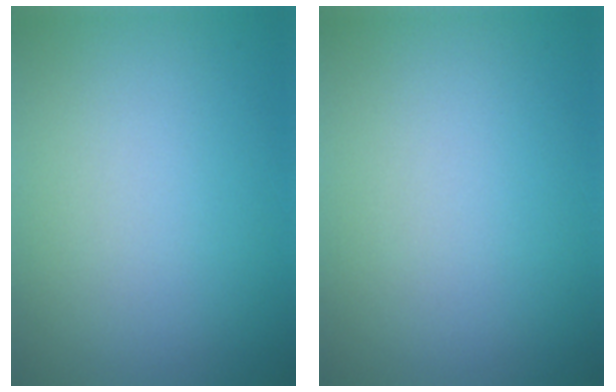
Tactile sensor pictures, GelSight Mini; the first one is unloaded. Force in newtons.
{"total": 0.0}